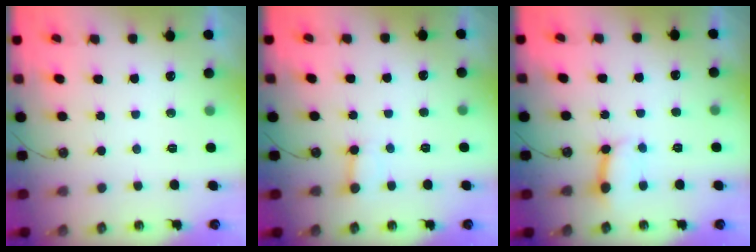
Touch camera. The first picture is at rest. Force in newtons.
{"total": 2.6, "press": 2.6, "slide": 0.4}
{"total": 6.8, "press": 6.8, "slide": 0.5}